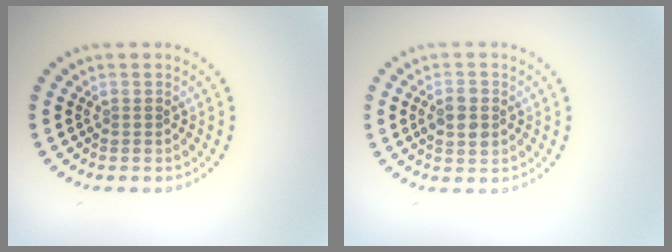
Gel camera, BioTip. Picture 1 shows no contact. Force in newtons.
{"total": 2.6, "press": 2.6, "slide": 0.1}